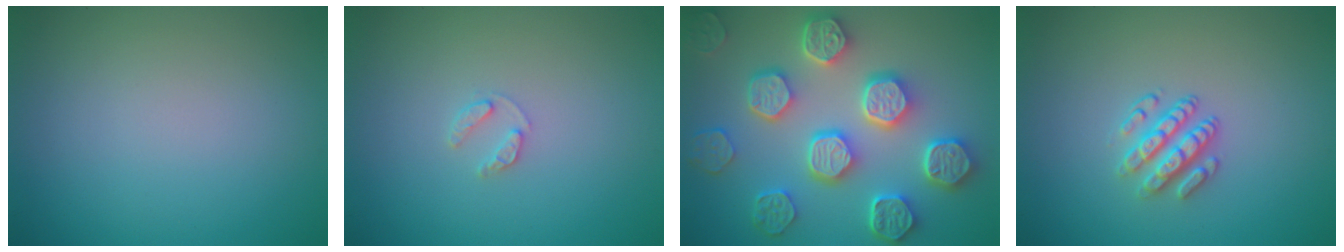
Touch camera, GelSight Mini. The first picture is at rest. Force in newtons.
{"total": 1.1, "press": 1.1, "slide": 0.2}
{"total": 8.0, "press": 6.4, "slide": 4.8}
{"total": 3.0, "press": 2.4, "slide": 1.6}